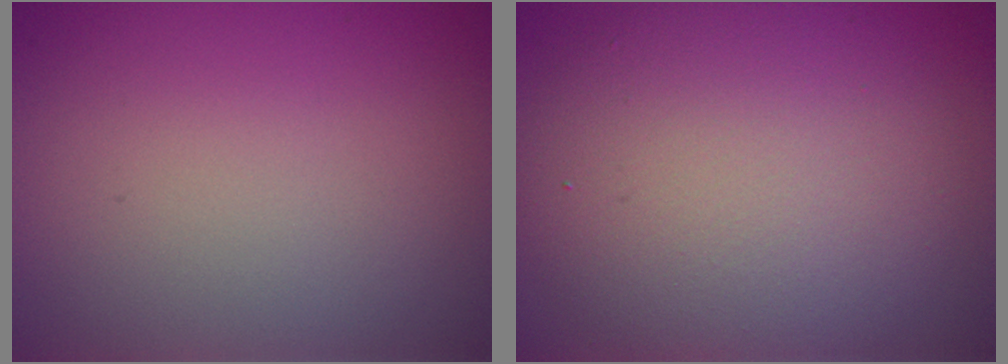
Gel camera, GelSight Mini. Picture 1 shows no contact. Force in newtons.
{"total": 8.0, "press": 7.9, "slide": 0.7}